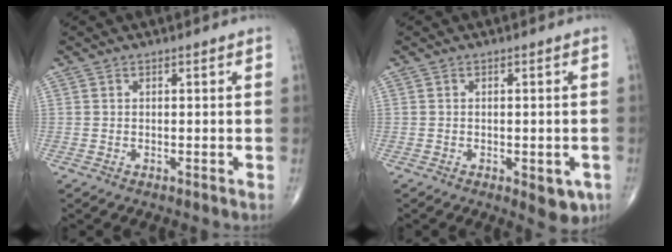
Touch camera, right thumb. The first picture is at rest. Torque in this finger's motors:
{"motor_torque": [0.82, 0.63, 0.26, -0.16, 0.12]}